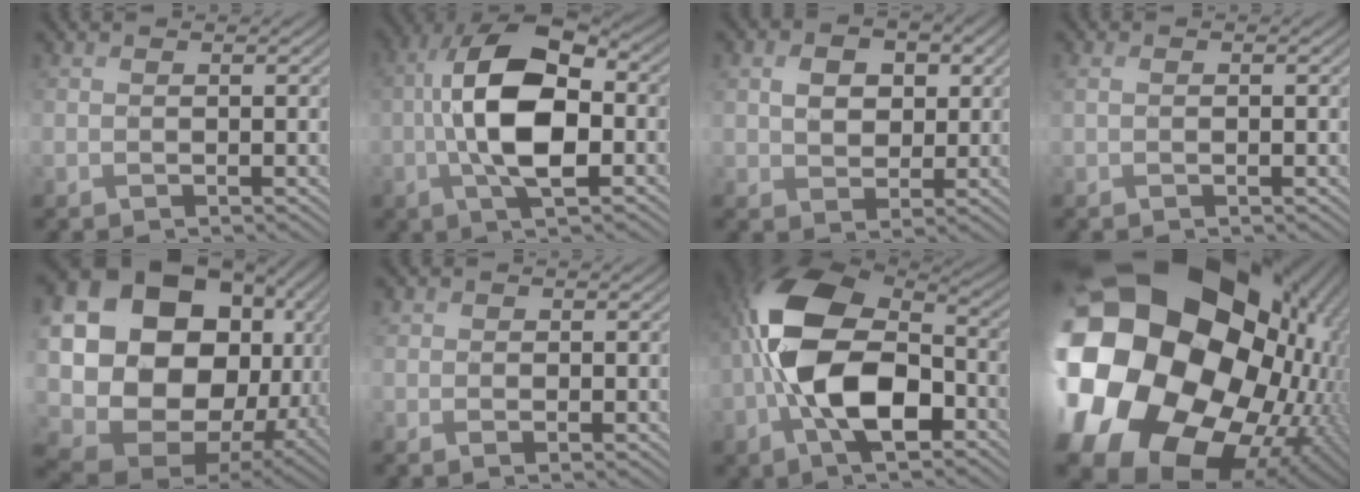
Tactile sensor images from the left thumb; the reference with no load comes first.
{"total": 12.5, "force": [-0.9, 5.8, 11.1], "torque": [-0.220, 0.011, -0.023]}
{"total": 6.1, "force": [1.8, 4.6, 3.5], "torque": [-0.085, 0.009, 0.031]}
{"total": 1.4, "force": [0.1, 0.7, 1.1], "torque": [-0.025, 0.002, 0.006]}
{"total": 22.2, "force": [2.4, 17.3, 13.7], "torque": [-0.317, -0.047, 0.098]}
{"total": 1.9, "force": [0.0, 1.8, 0.8], "torque": [-0.011, -0.004, -0.001]}
{"total": 14.9, "force": [-3.1, 8.3, 12.0], "torque": [-0.244, -0.001, -0.078]}
{"total": 26.3, "force": [1.1, 22.5, 13.7], "torque": [-0.328, -0.033, 0.006]}